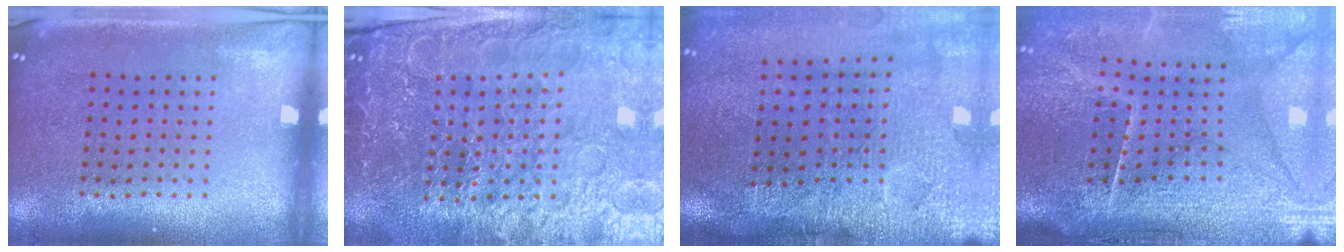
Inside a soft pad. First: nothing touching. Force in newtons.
{"total": 5.4, "press": 4.9, "slide": 2.2}
{"total": 4.5, "press": 3.7, "slide": 2.7}
{"total": 4.8, "press": 4.0, "slide": 2.7}